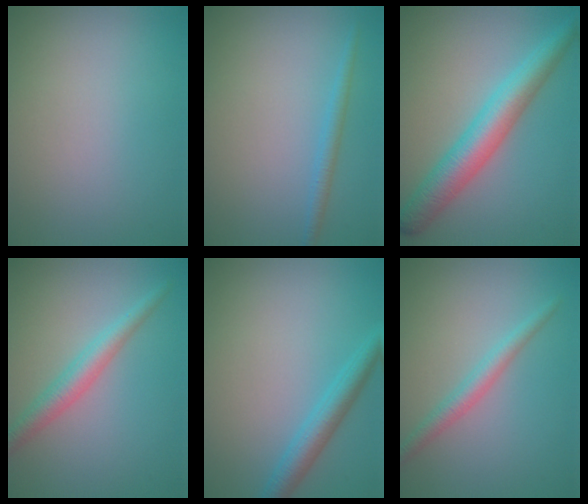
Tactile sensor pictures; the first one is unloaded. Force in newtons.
{"total": 1.5, "press": 1.5, "slide": 0.1}
{"total": 5.8, "press": 5.8, "slide": 0.1}
{"total": 2.9, "press": 2.9, "slide": 0.0}
{"total": 3.1, "press": 3.1, "slide": 0.1}
{"total": 2.2, "press": 2.2, "slide": 0.0}